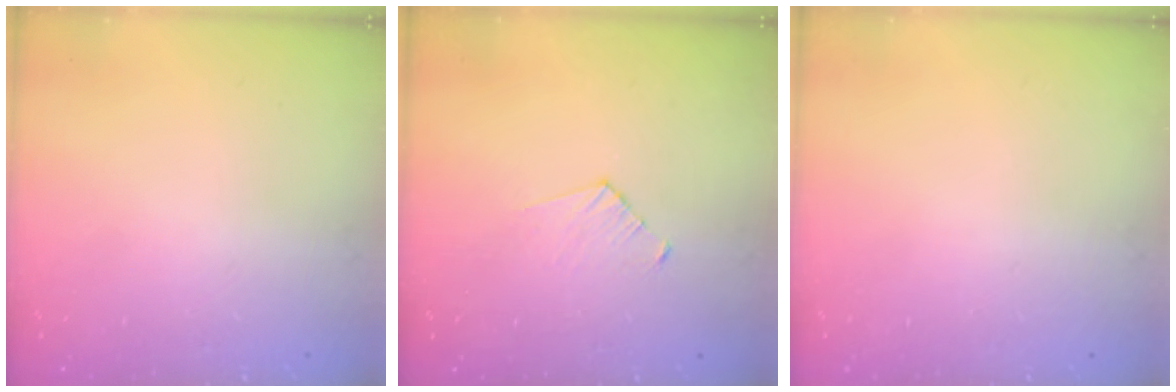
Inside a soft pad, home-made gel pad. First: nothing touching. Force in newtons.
{"total": 3.2, "press": 3.2, "slide": 0.3}
{"total": 0.0}